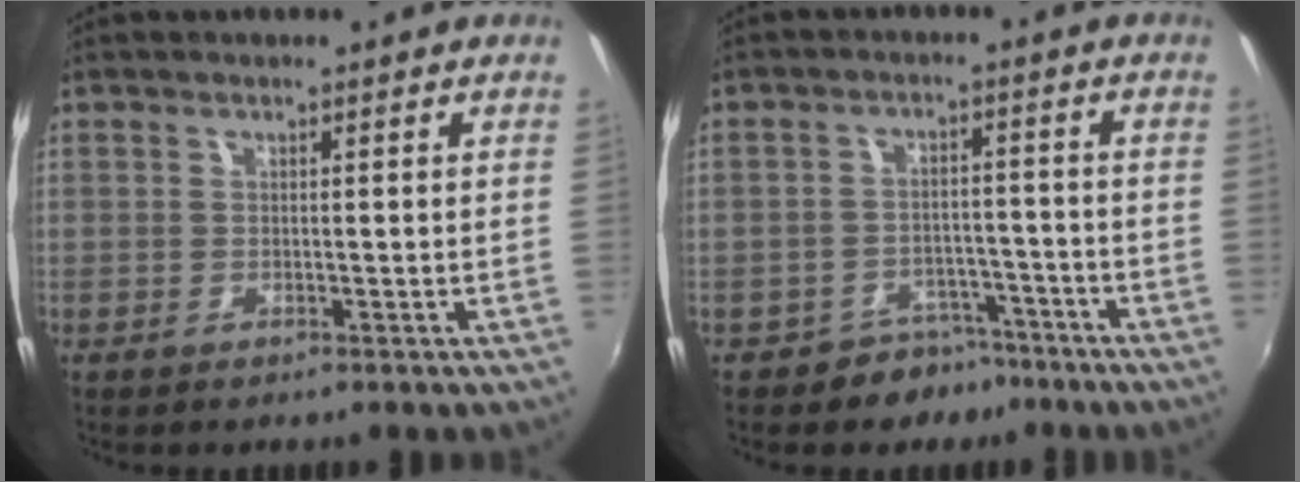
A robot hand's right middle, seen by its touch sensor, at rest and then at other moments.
{"total": 6.2, "force": [-4.6, 4.1, 0.3], "torque": [-0.008, 0.027, -0.058]}